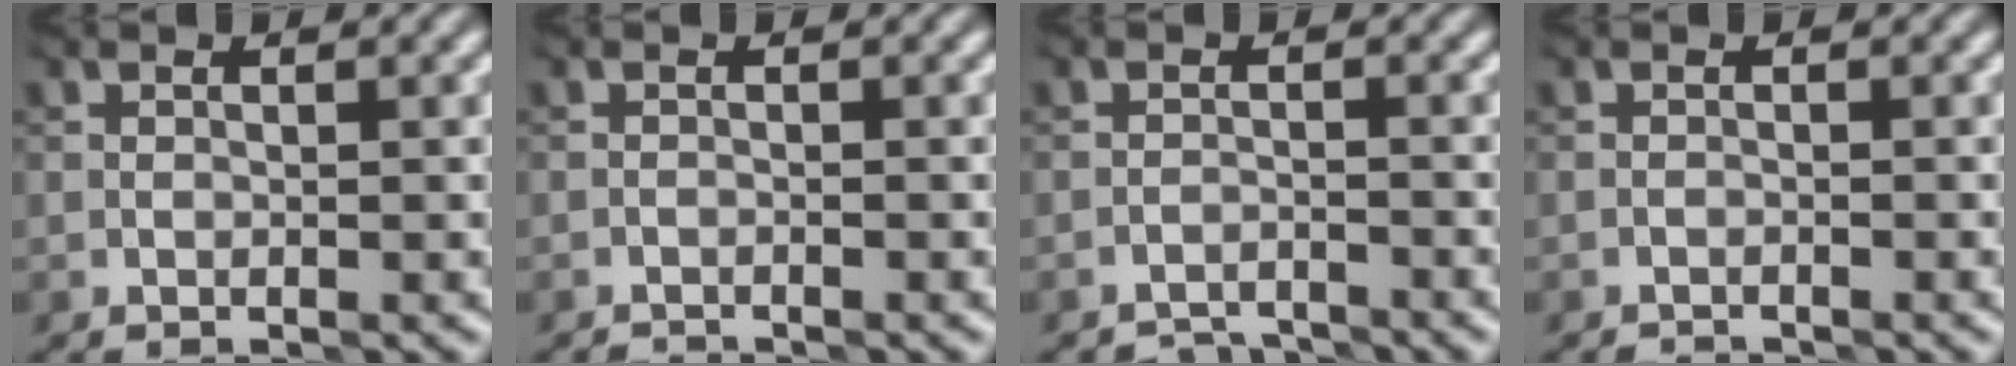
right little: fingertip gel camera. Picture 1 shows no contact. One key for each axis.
{"total": 1.4, "fx": -1.4, "fy": 0.0, "fz": 0.0, "tx": 0.000, "ty": -0.006, "tz": -0.033}
{"total": 3.3, "fx": -3.3, "fy": 0.5, "fz": 0.4, "tx": -0.004, "ty": -0.005, "tz": -0.063}
{"total": 1.4, "fx": -1.4, "fy": 0.1, "fz": 0.0, "tx": 0.001, "ty": -0.005, "tz": -0.031}